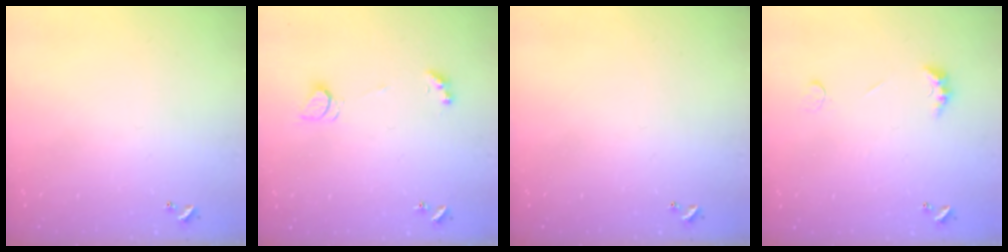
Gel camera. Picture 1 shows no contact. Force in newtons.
{"total": 2.2, "press": 2.2, "slide": 0.4}
{"total": 0.0}
{"total": 2.5, "press": 2.4, "slide": 0.7}